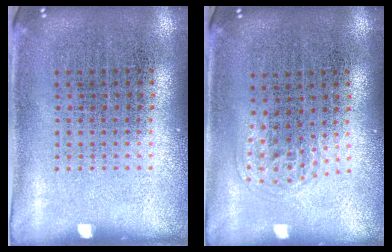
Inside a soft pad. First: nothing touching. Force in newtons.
{"total": 1.0, "press": 0.6, "slide": 0.8}